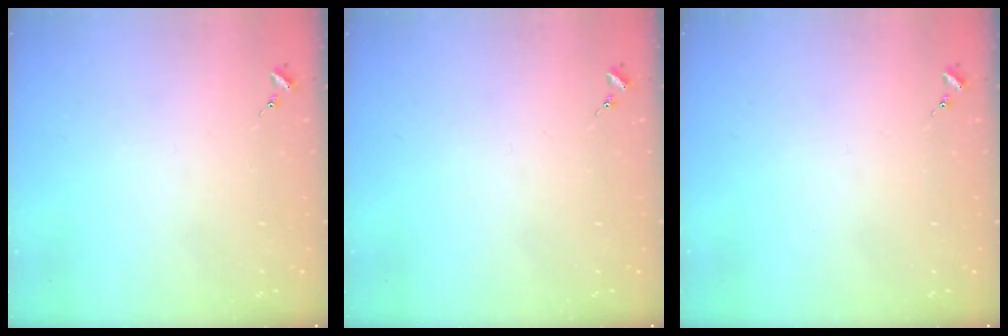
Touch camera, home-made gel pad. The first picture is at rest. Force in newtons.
{"total": 0.0}
{"total": 0.0}